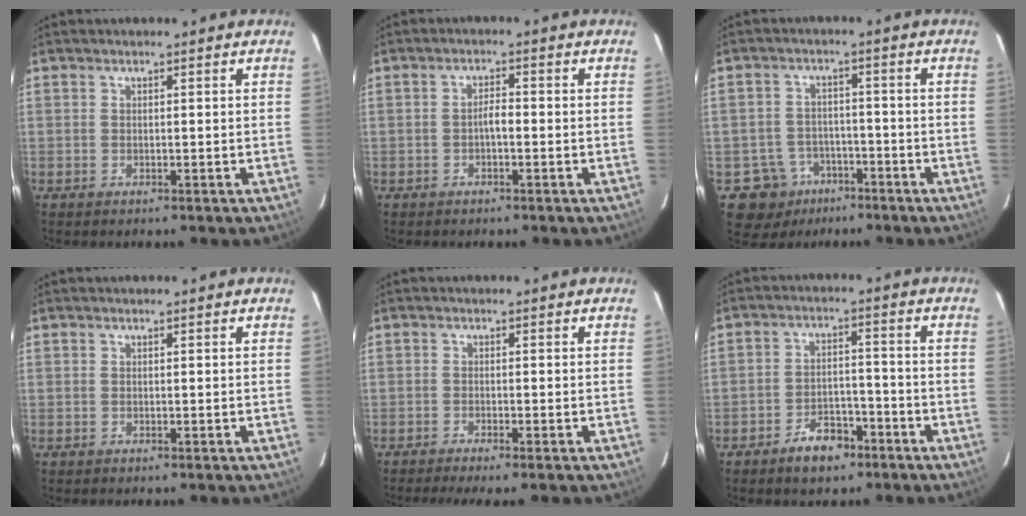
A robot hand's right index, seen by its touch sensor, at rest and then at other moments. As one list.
[{"total": 2.1, "force": [-0.6, 0.6, 1.9], "torque": [-0.032, 0.005, -0.011]}, {"total": 7.5, "force": [-3.8, 6.5, 0.3], "torque": [-0.009, 0.011, -0.050]}, {"total": 0.0}, {"total": 5.7, "force": [-4.6, 0.1, 3.4], "torque": [-0.045, -0.010, -0.070]}, {"total": 6.2, "force": [-4.2, 3.3, 3.2], "torque": [-0.057, 0.011, -0.065]}]